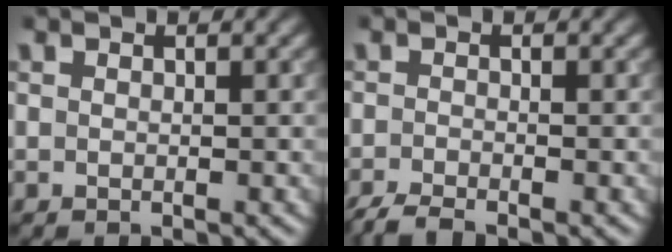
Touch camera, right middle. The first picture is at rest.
{"total": 2.4, "force": [-2.1, 0.3, 1.2], "torque": [-0.020, -0.008, -0.046]}